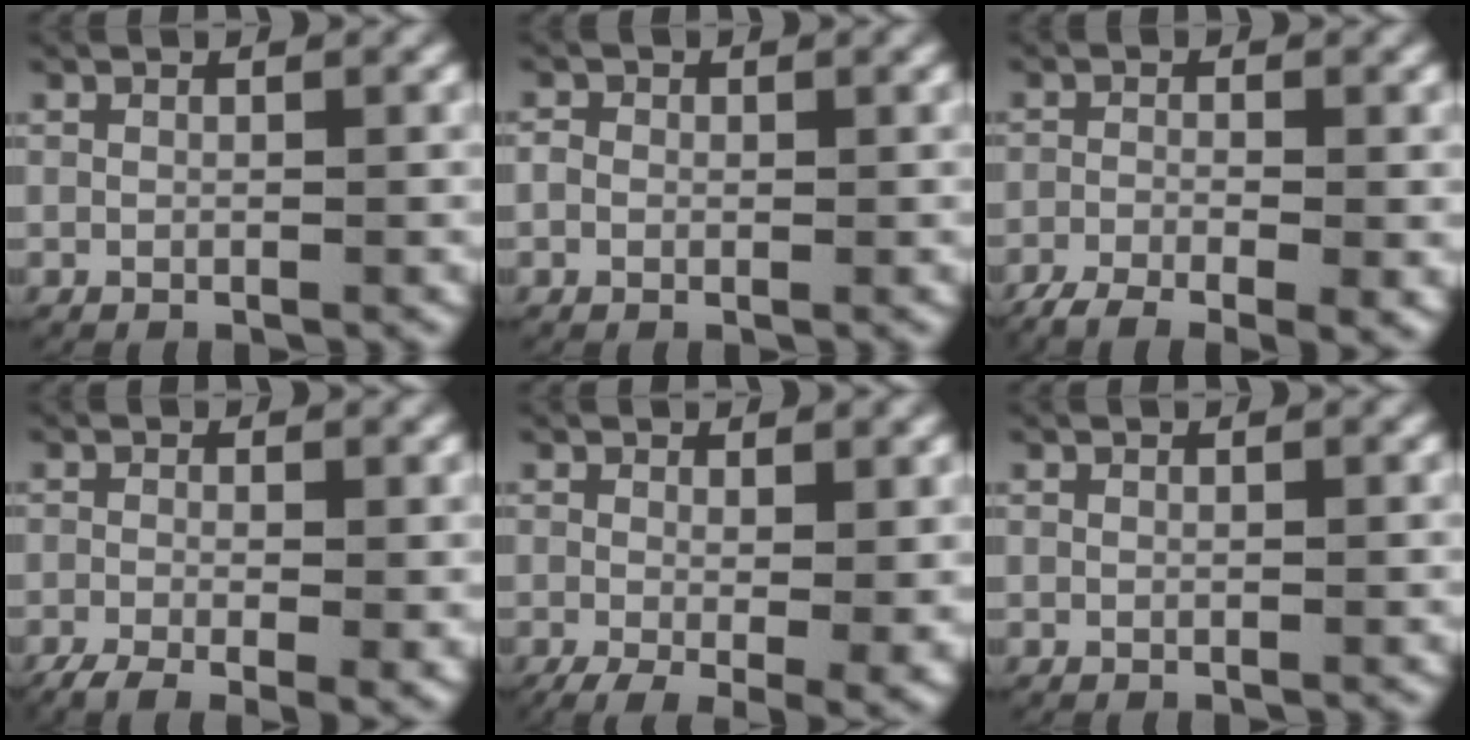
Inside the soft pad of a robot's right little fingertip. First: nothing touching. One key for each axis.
{"total": 1.1, "fx": -0.1, "fy": 1.0, "fz": 0.5, "tx": -0.010, "ty": 0.001, "tz": -0.003}
{"total": 5.6, "fx": -3.8, "fy": 2.1, "fz": 3.5, "tx": -0.062, "ty": -0.018, "tz": -0.055}
{"total": 4.5, "fx": -2.4, "fy": 1.9, "fz": 3.3, "tx": -0.060, "ty": -0.018, "tz": -0.031}
{"total": 4.6, "fx": -1.7, "fy": 1.7, "fz": 4.0, "tx": -0.053, "ty": -0.027, "tz": -0.015}
{"total": 0.0}